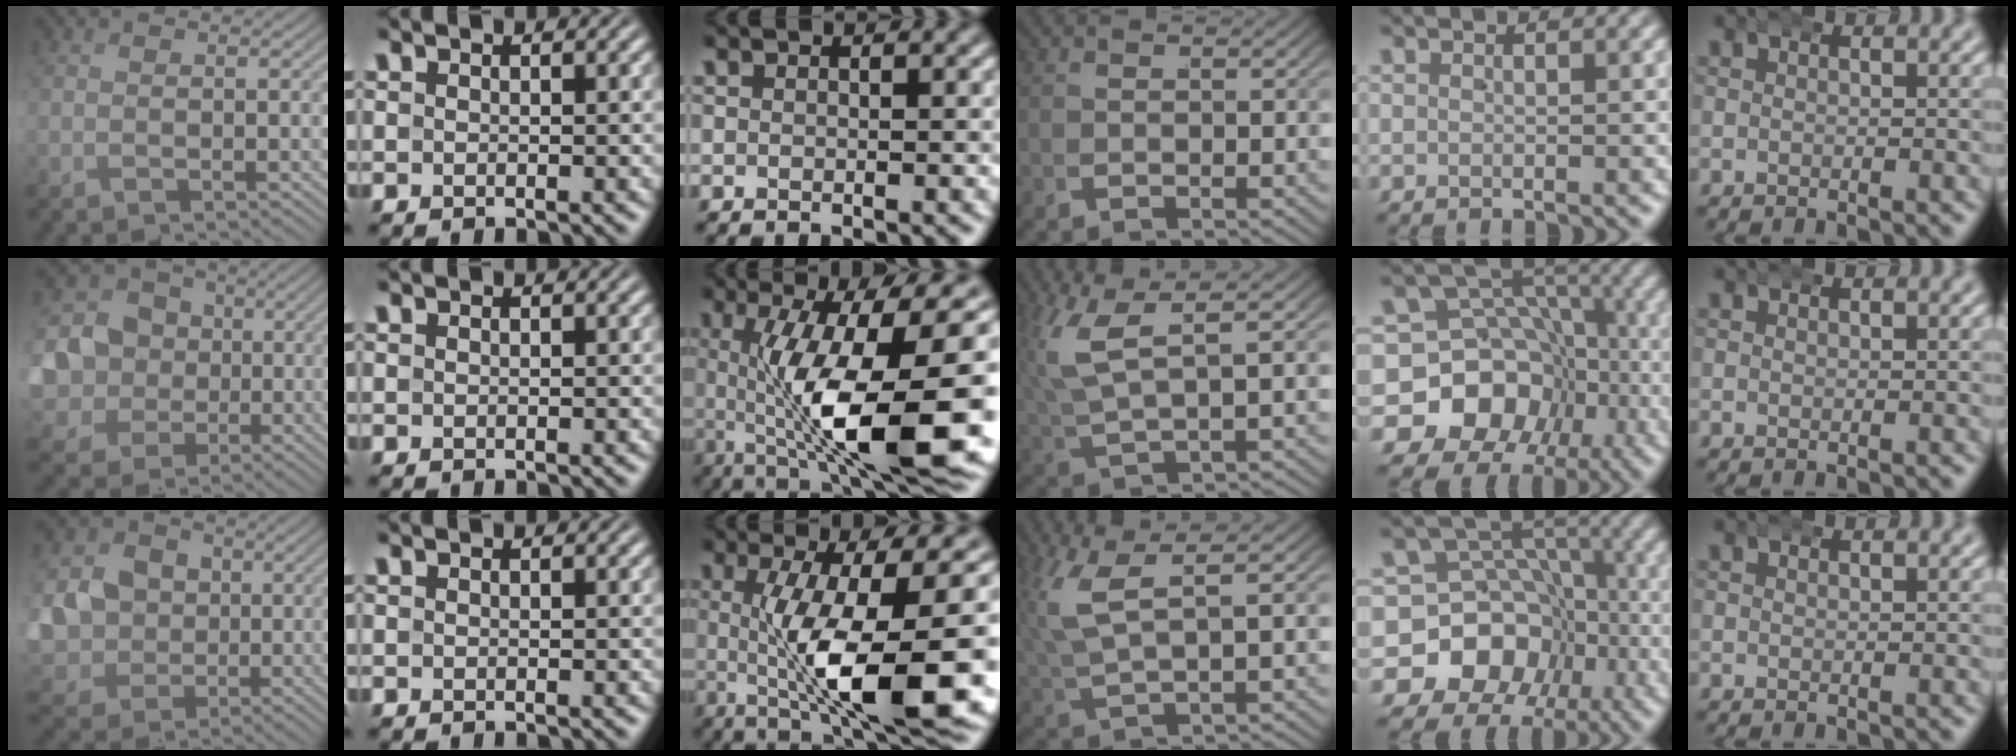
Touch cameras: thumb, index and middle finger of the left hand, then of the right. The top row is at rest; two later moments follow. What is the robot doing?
{"motion": "wrap", "object": "arm wrap"}